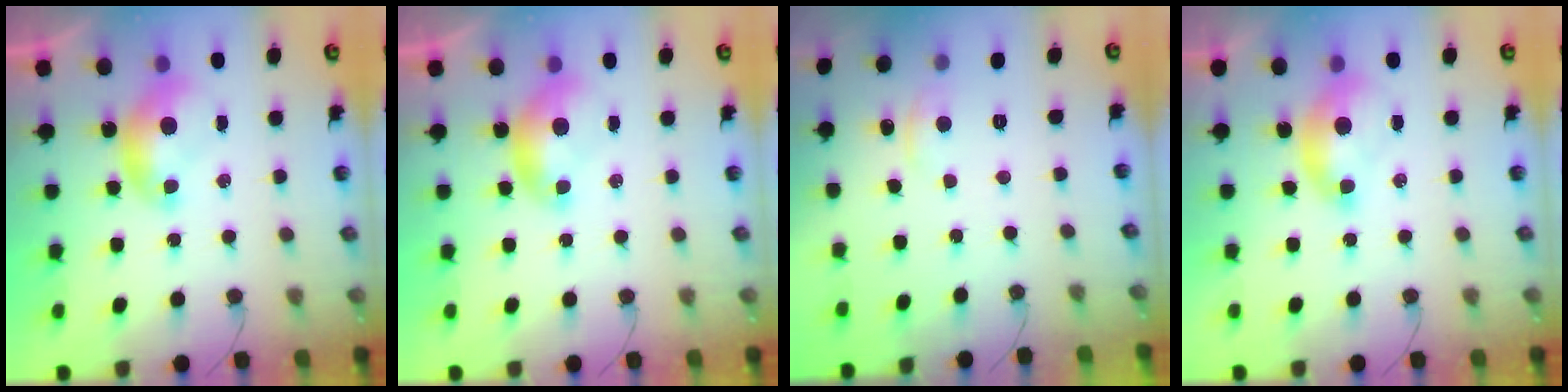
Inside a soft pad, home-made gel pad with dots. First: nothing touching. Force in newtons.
{"total": 0.0}
{"total": 0.7, "press": 0.1, "slide": 0.7}
{"total": 1.7, "press": 1.5, "slide": 0.6}